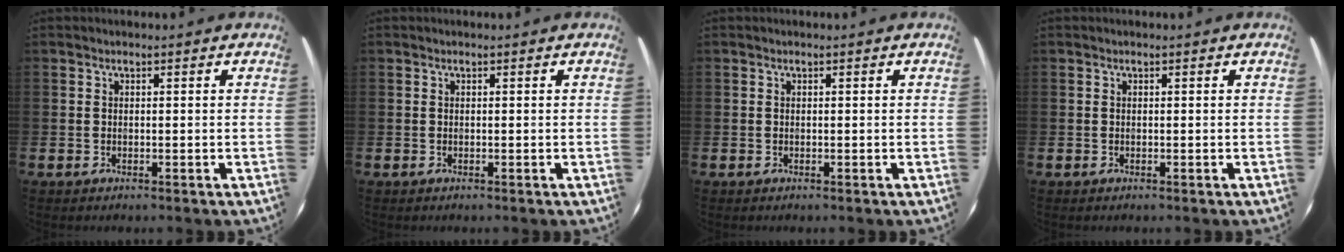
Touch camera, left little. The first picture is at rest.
{"total": 0.0}
{"total": 0.0}
{"total": 0.0}